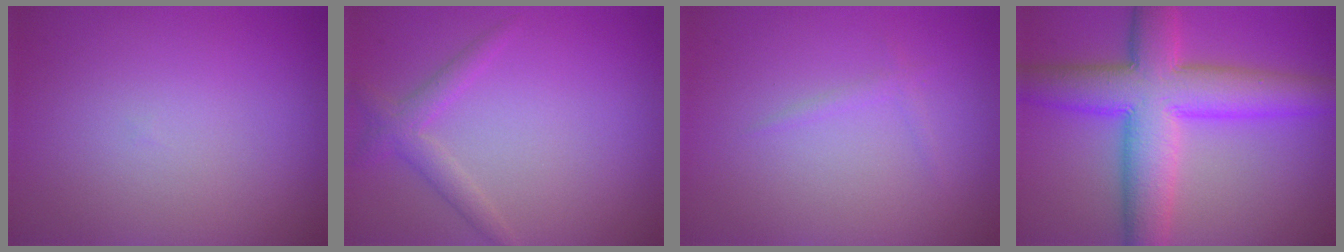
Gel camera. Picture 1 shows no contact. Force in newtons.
{"total": 2.0, "press": 2.0, "slide": 0.1}
{"total": 0.8, "press": 0.8, "slide": 0.0}
{"total": 9.7, "press": 9.7, "slide": 0.2}